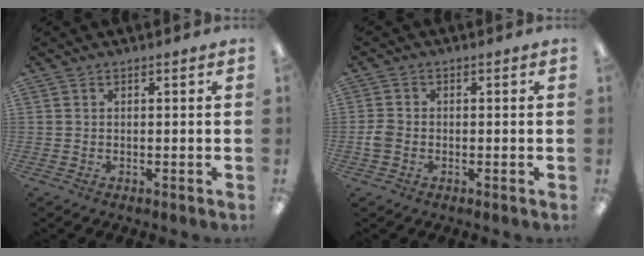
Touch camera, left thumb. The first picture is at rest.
{"total": 3.1, "force": [-0.8, 2.4, 1.6], "torque": [-0.027, 0.007, -0.015]}